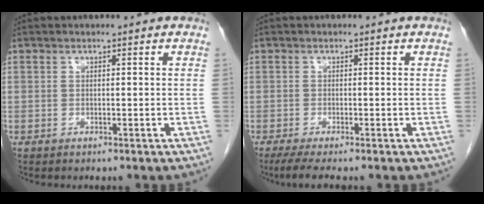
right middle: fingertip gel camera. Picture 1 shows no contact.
{"total": 3.5, "force": [-2.6, 0.1, 2.3], "torque": [-0.042, -0.010, -0.047]}